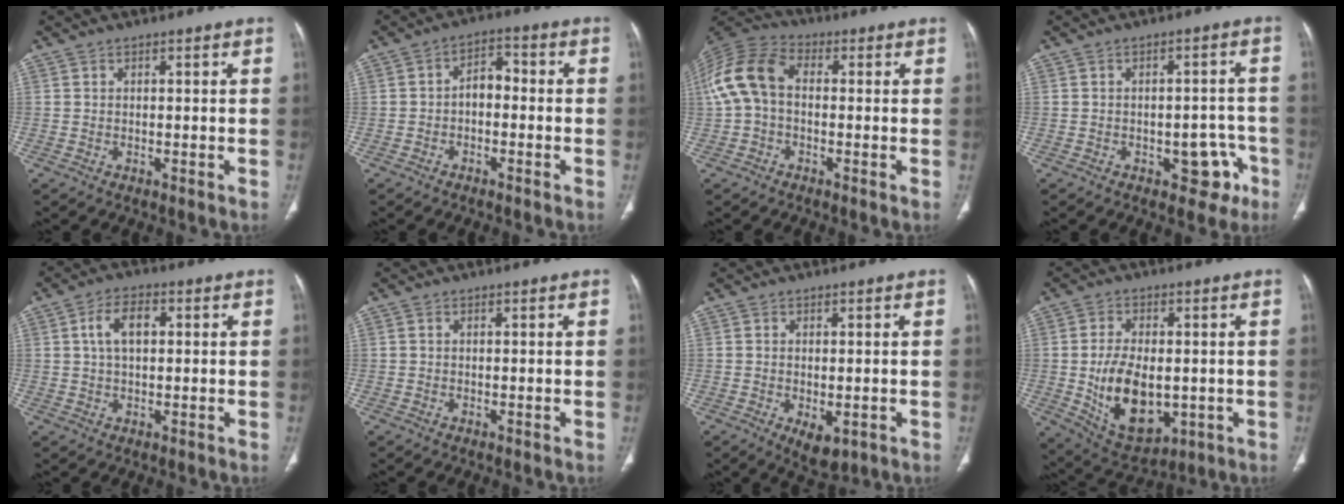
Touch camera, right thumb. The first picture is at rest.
{"total": 4.6, "force": [-1.0, 3.0, 3.3], "torque": [-0.041, 0.027, -0.027]}
{"total": 11.0, "force": [0.2, 7.4, 8.2], "torque": [-0.171, 0.031, -0.007]}
{"total": 6.9, "force": [-3.3, 4.1, 4.4], "torque": [-0.018, 0.029, -0.036]}
{"total": 5.9, "force": [1.3, 3.4, 4.7], "torque": [-0.087, 0.012, 0.021]}
{"total": 0.0}
{"total": 4.9, "force": [-1.5, 2.6, 3.9], "torque": [-0.057, -0.010, -0.011]}
{"total": 14.3, "force": [-1.7, 8.5, 11.4], "torque": [-0.180, -0.007, -0.005]}